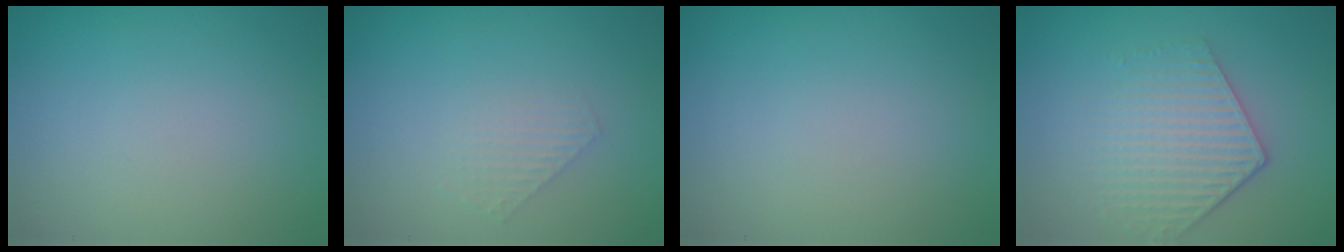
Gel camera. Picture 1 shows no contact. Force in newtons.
{"total": 1.3, "press": 1.3, "slide": 0.2}
{"total": 0.0}
{"total": 4.3, "press": 3.2, "slide": 2.9}